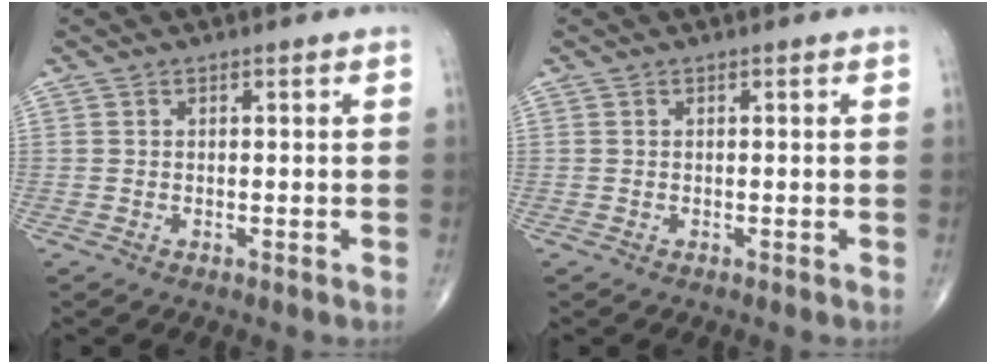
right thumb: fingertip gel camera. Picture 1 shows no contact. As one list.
[{"total": 0.0}]